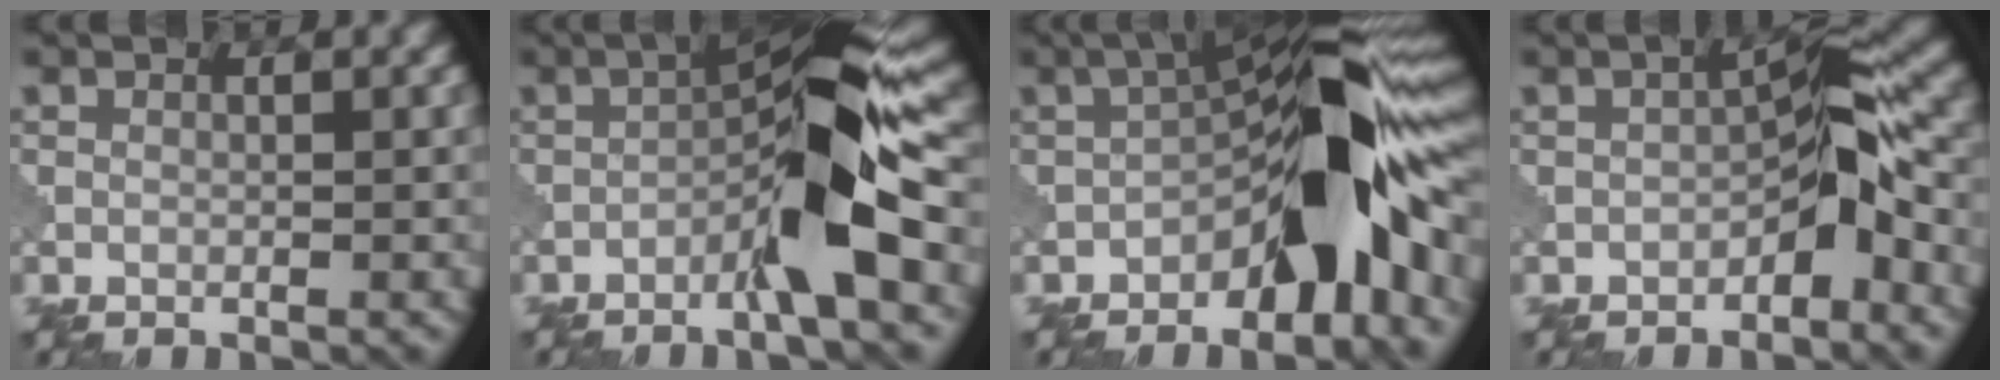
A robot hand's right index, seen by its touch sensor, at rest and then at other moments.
{"total": 8.0, "force": [-3.0, 1.3, 7.4], "torque": [-0.117, 0.023, -0.060]}
{"total": 12.6, "force": [-3.8, 4.8, 11.0], "torque": [-0.142, 0.022, -0.078]}
{"total": 4.5, "force": [-1.8, 1.6, 3.8], "torque": [-0.055, 0.019, -0.036]}